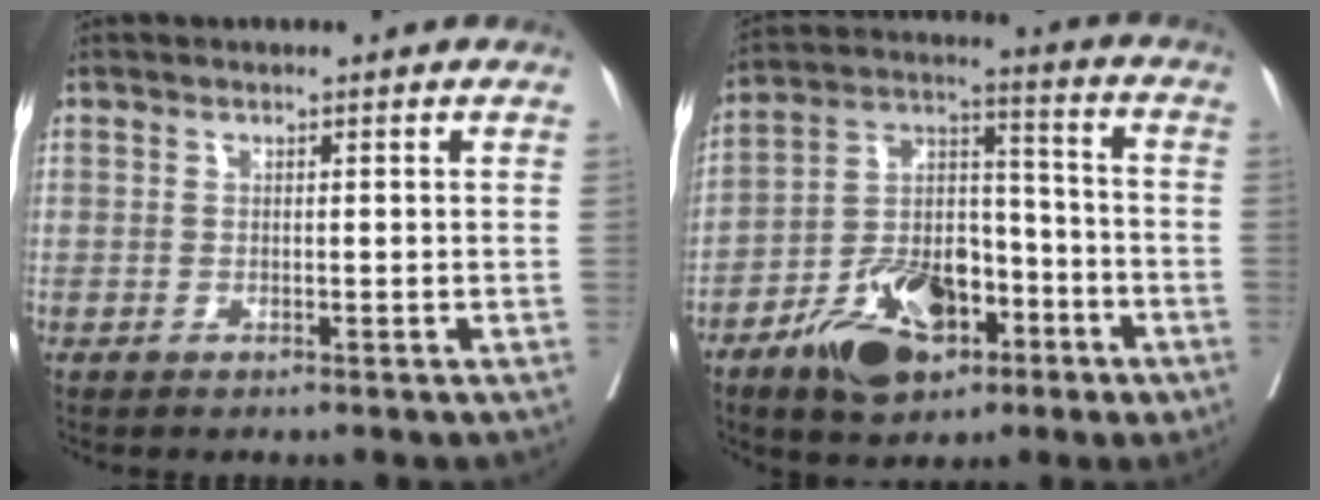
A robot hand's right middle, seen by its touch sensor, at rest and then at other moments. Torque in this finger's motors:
{"motor_torque": [0.29, -0.32, 0.27, 0.06]}